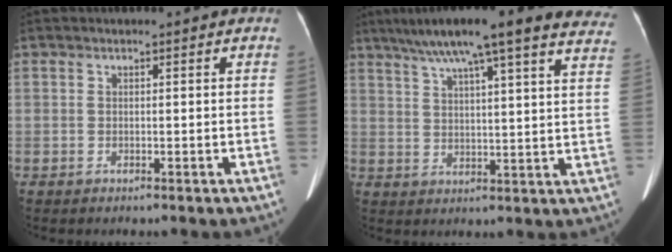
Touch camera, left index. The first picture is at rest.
{"total": 26.1, "force": [21.4, 2.7, 14.7], "torque": [-0.213, 0.006, 0.268]}